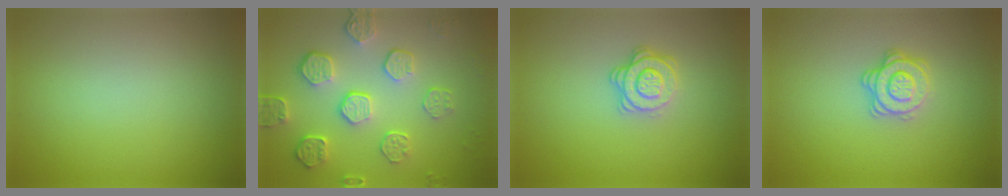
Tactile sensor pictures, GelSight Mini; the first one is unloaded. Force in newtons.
{"total": 5.6, "press": 4.1, "slide": 3.9}
{"total": 2.8, "press": 2.5, "slide": 1.3}
{"total": 2.8, "press": 2.6, "slide": 1.1}